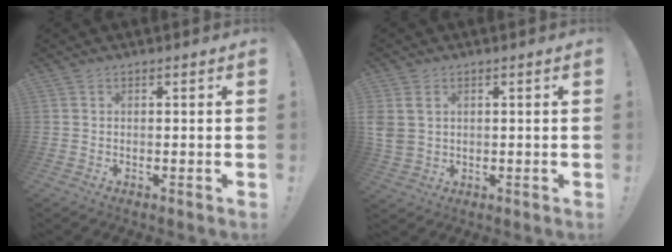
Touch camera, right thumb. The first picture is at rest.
{"total": 5.5, "force": [2.0, 4.2, 2.9], "torque": [-0.055, -0.006, 0.039]}